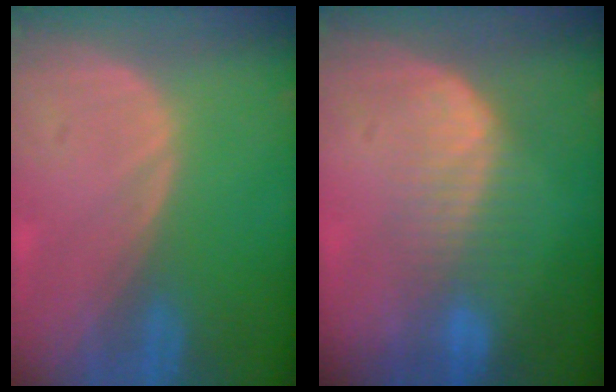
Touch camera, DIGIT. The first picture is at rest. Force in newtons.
{"total": 5.1, "press": 4.8, "slide": 1.4}